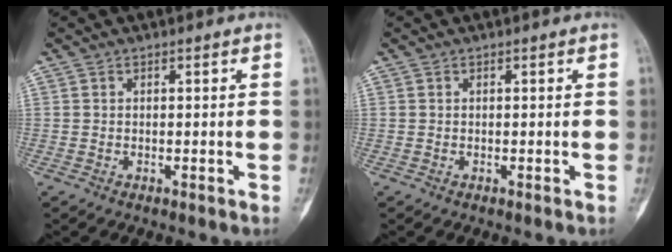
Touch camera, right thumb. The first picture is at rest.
{"total": 0.0}